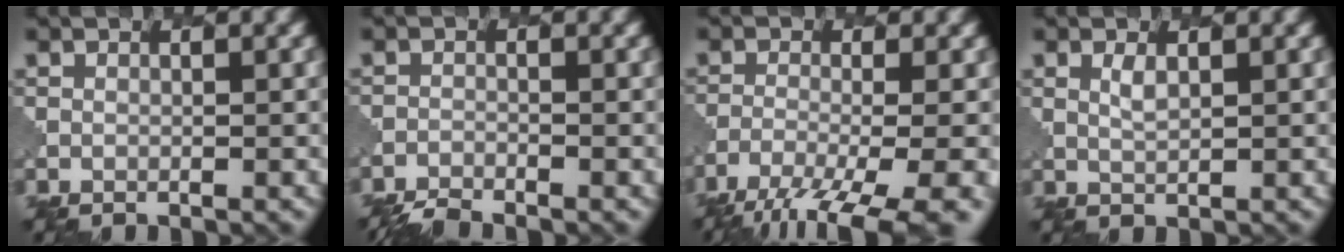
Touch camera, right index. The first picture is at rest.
{"total": 2.7, "force": [-2.6, 0.2, 0.5], "torque": [-0.016, -0.011, -0.051]}
{"total": 9.9, "force": [-6.9, 2.5, 6.7], "torque": [-0.118, -0.032, -0.103]}
{"total": 1.1, "force": [0.9, 0.2, 0.5], "torque": [-0.014, -0.002, 0.021]}